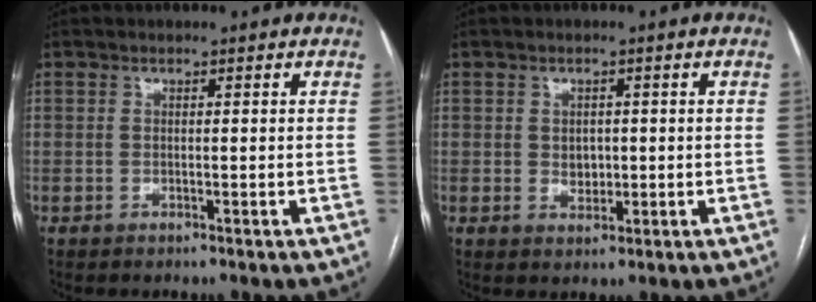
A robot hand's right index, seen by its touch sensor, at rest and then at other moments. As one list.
[{"total": 2.5, "force": [0.1, 2.0, 1.5], "torque": [-0.019, 0.001, 0.006]}]